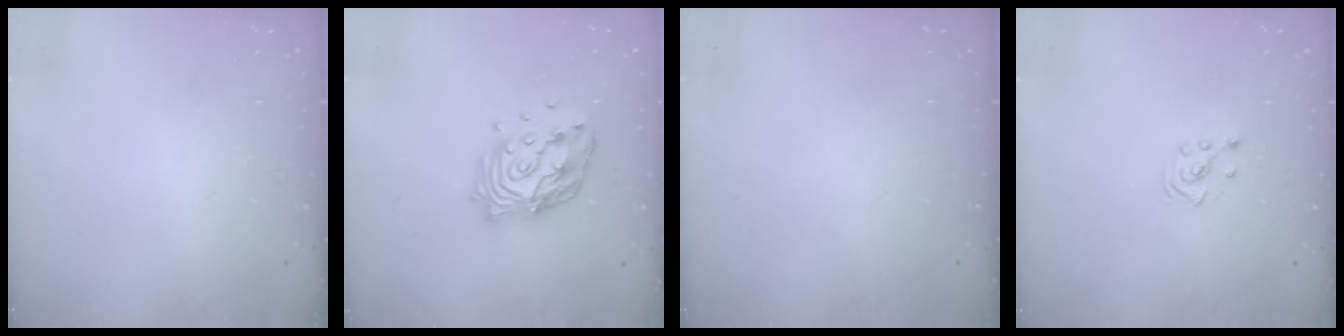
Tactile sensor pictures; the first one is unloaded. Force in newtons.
{"total": 15.6, "press": 15.6, "slide": 1.3}
{"total": 0.0}
{"total": 2.5, "press": 2.4, "slide": 0.8}